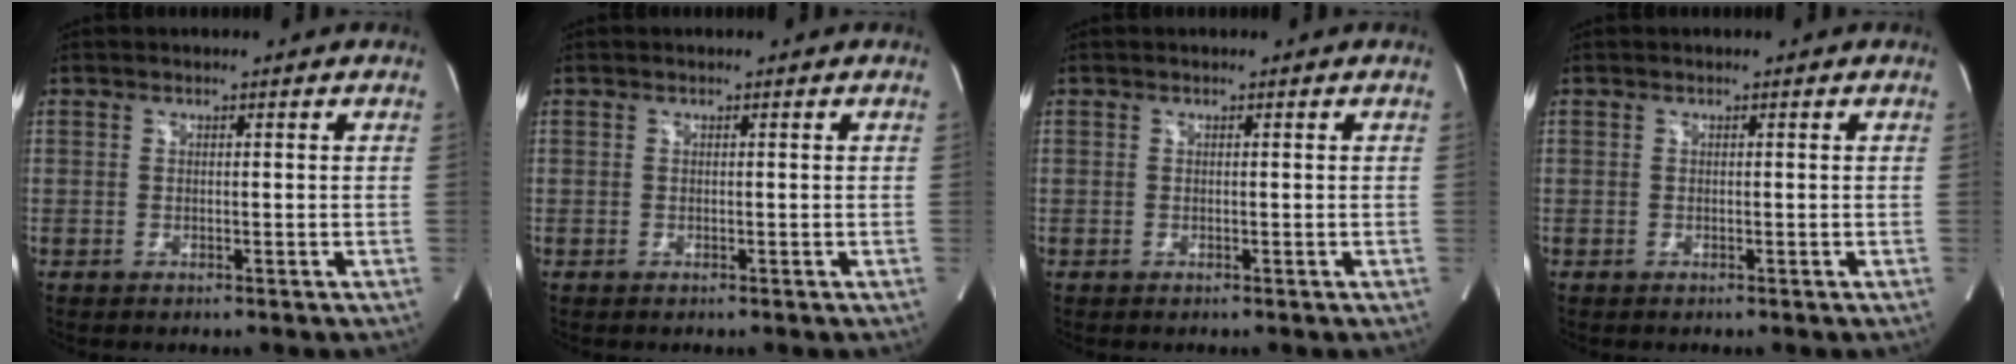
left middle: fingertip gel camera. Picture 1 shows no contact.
{"total": 0.0}
{"total": 0.0}
{"total": 0.0}